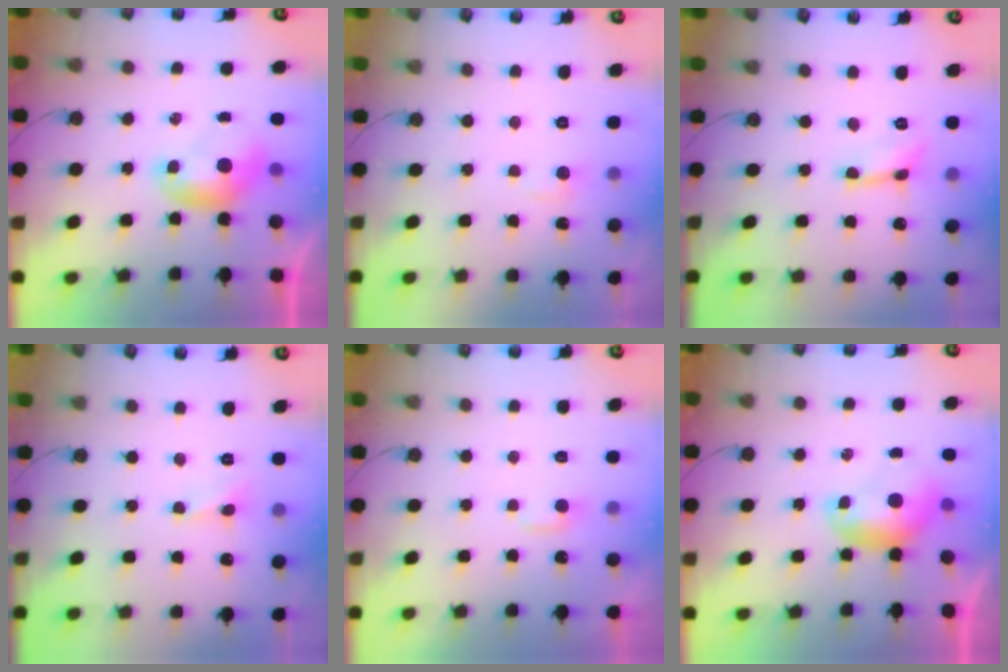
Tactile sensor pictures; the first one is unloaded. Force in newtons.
{"total": 1.6, "press": 1.5, "slide": 0.6}
{"total": 1.2, "press": 1.1, "slide": 0.3}
{"total": 1.3, "press": 1.2, "slide": 0.5}
{"total": 2.2, "press": 2.1, "slide": 0.5}
{"total": 1.1, "press": 1.0, "slide": 0.3}